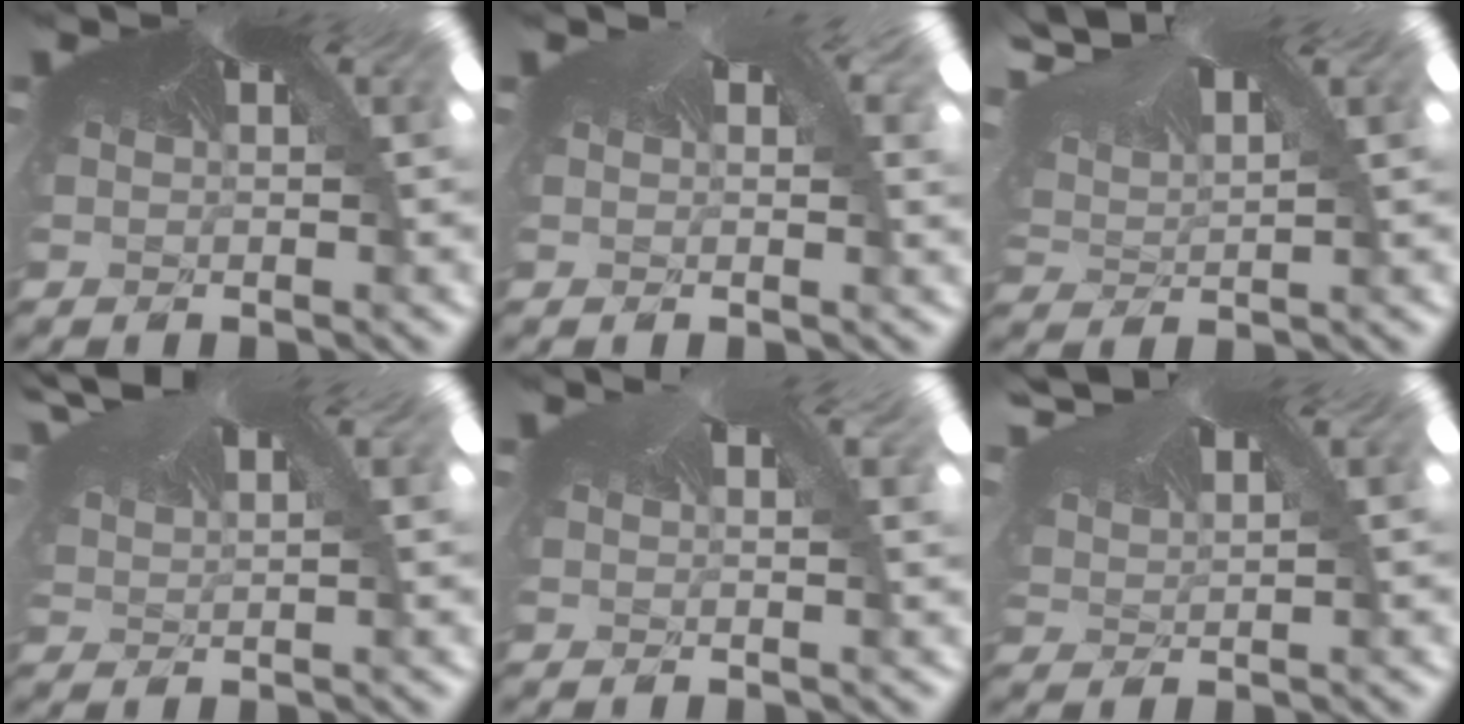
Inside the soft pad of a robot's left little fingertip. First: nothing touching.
{"total": 1.1, "force": [1.0, 0.4, 0.1], "torque": [-0.018, 0.011, 0.005]}
{"total": 1.6, "force": [1.0, 0.2, 1.1], "torque": [-0.047, 0.014, 0.024]}
{"total": 2.7, "force": [2.3, 0.8, 1.0], "torque": [-0.051, 0.025, 0.037]}
{"total": 1.1, "force": [-0.1, -0.5, -1.0], "torque": [0.009, 0.005, -0.010]}
{"total": 2.2, "force": [1.6, 1.0, 1.1], "torque": [-0.057, 0.019, 0.037]}